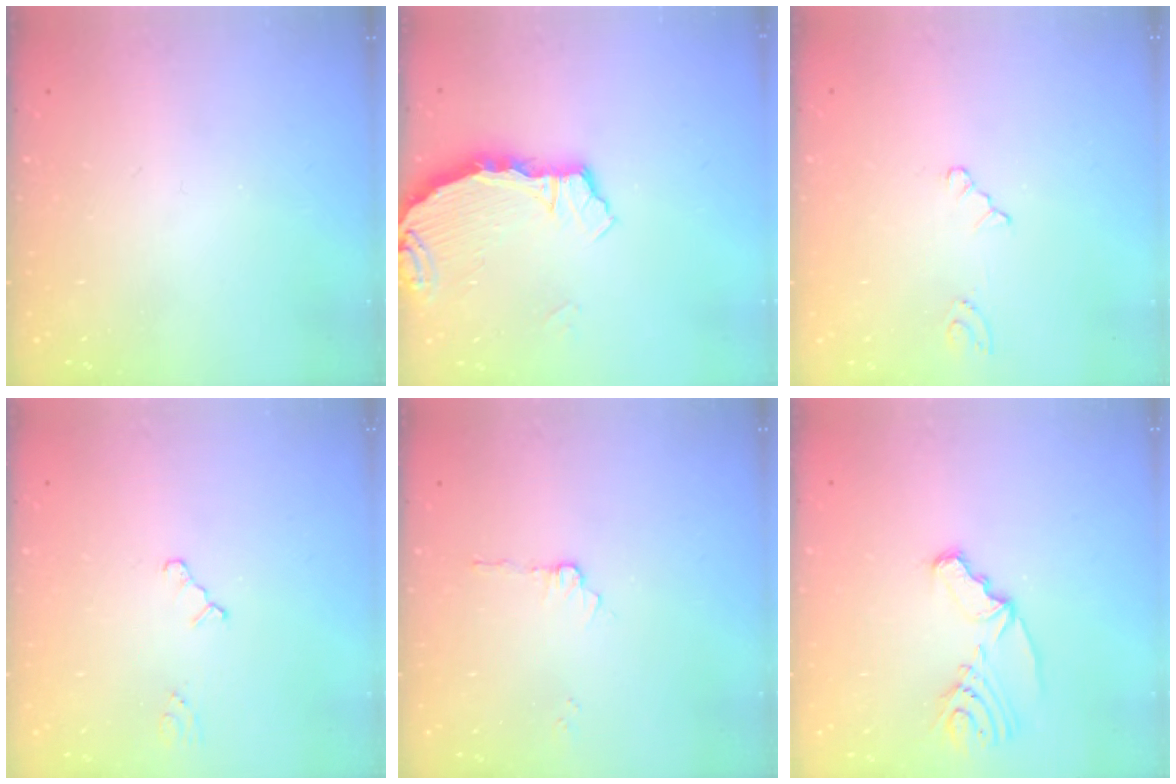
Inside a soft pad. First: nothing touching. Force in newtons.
{"total": 3.7, "press": 3.6, "slide": 0.5}
{"total": 2.8, "press": 2.8, "slide": 0.4}
{"total": 1.0, "press": 1.0, "slide": 0.2}
{"total": 3.3, "press": 3.3, "slide": 0.4}
{"total": 8.2, "press": 7.3, "slide": 3.7}